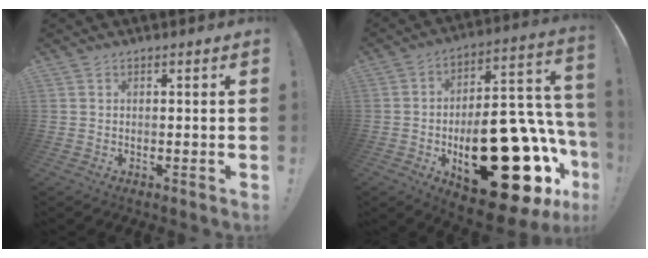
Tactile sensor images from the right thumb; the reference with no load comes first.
{"total": 34.4, "force": [-10.4, 17.2, 27.9], "torque": [-0.373, 0.048, -0.127]}